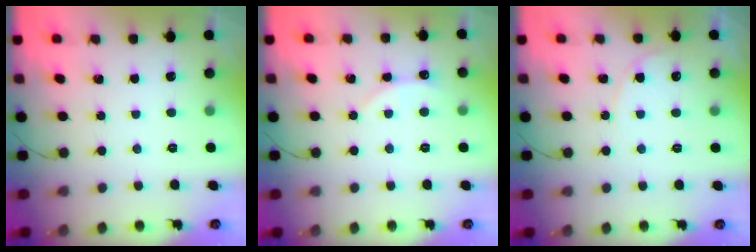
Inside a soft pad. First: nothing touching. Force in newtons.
{"total": 2.5, "press": 2.5, "slide": 0.3}
{"total": 5.6, "press": 5.6, "slide": 0.2}